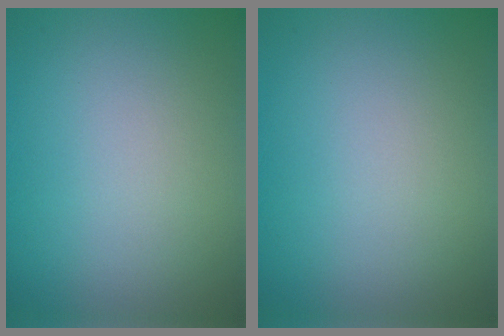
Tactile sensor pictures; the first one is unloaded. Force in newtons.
{"total": 0.0}